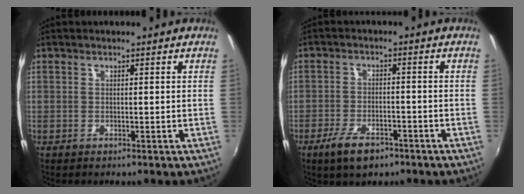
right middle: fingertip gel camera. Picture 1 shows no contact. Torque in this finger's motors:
{"motor_torque": [0.79, -0.77, 0.25, 0.08]}